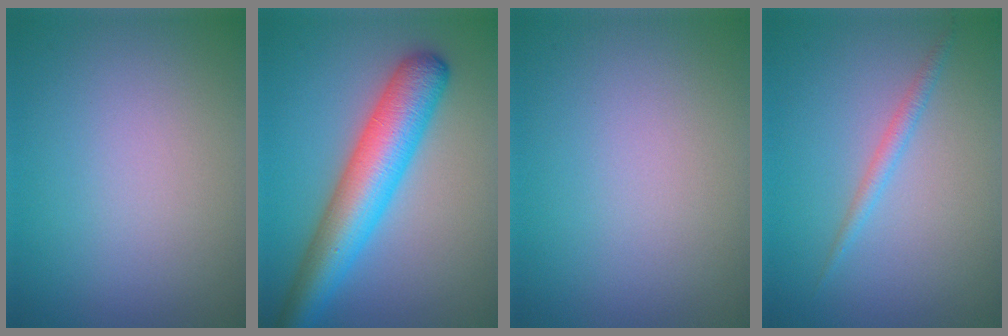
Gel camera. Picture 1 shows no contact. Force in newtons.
{"total": 7.8, "press": 7.8, "slide": 0.3}
{"total": 0.0}
{"total": 1.3, "press": 1.3, "slide": 0.1}